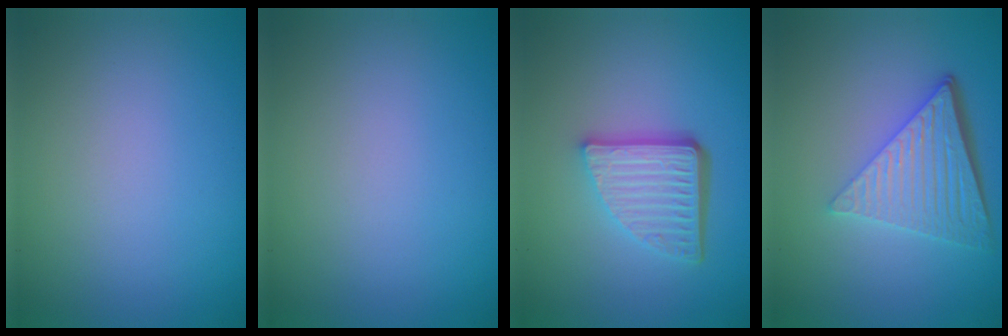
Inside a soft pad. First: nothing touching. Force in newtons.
{"total": 0.0}
{"total": 5.7, "press": 3.8, "slide": 4.2}
{"total": 6.5, "press": 4.4, "slide": 4.8}